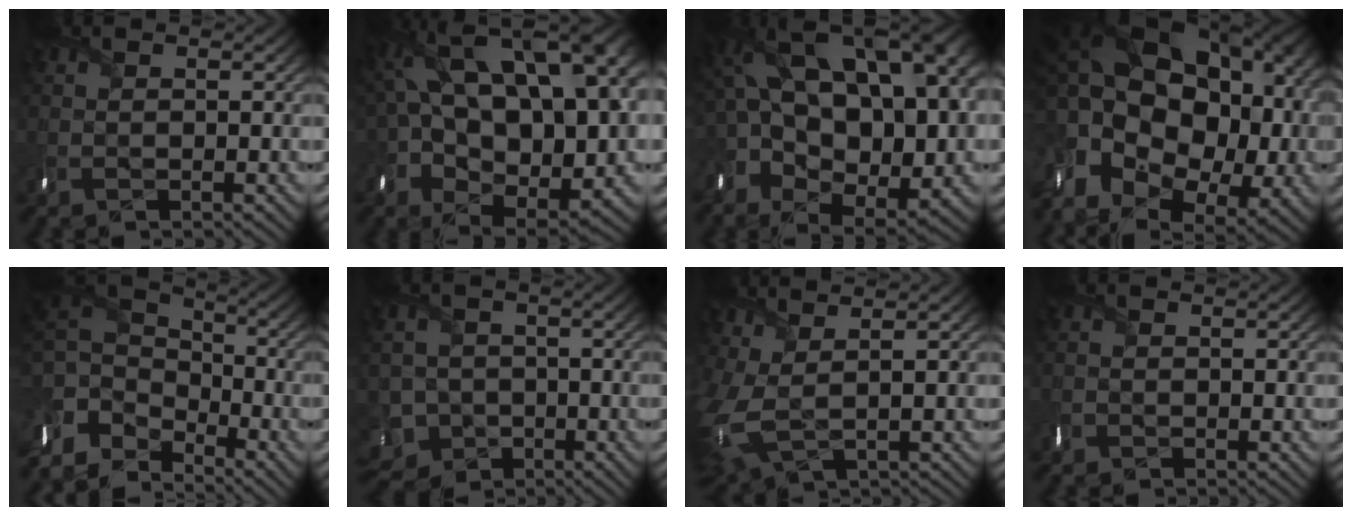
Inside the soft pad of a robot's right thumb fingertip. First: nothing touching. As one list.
[{"total": 21.5, "force": [3.2, 12.3, 17.4], "torque": [-0.316, -0.008, 0.084]}, {"total": 20.3, "force": [1.4, 11.6, 16.6], "torque": [-0.294, -0.016, 0.051]}, {"total": 20.9, "force": [1.4, 15.4, 14.1], "torque": [-0.289, -0.012, 0.027]}, {"total": 6.8, "force": [-3.7, 4.9, 2.9], "torque": [-0.091, -0.008, -0.073]}, {"total": 6.5, "force": [-3.4, 5.2, 1.8], "torque": [-0.039, -0.028, -0.056]}, {"total": 6.8, "force": [1.2, 3.0, 6.0], "torque": [-0.179, -0.011, 0.034]}, {"total": 1.2, "force": [-0.4, 0.0, -1.1], "torque": [0.027, -0.007, -0.007]}]